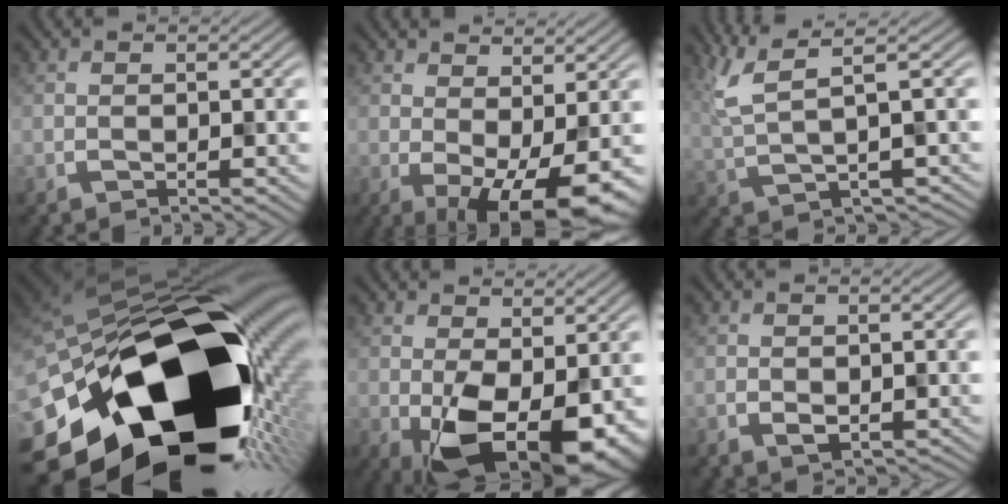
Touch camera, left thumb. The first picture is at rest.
{"total": 8.3, "force": [-2.3, 3.0, 7.4], "torque": [-0.113, -0.028, -0.009]}
{"total": 7.4, "force": [4.7, 2.4, 5.1], "torque": [-0.101, 0.009, 0.093]}
{"total": 21.1, "force": [-6.3, 14.6, 13.9], "torque": [-0.290, -0.083, -0.064]}
{"total": 10.2, "force": [-2.6, 5.7, 8.0], "torque": [-0.152, -0.044, -0.017]}
{"total": 1.8, "force": [-0.9, 1.3, 0.9], "torque": [-0.019, -0.007, -0.002]}